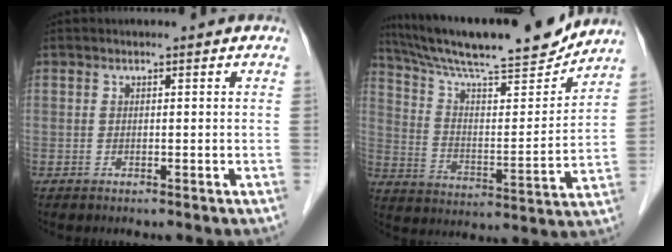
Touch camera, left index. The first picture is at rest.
{"total": 20.2, "force": [18.2, 1.9, 8.5], "torque": [-0.148, -0.007, 0.284]}